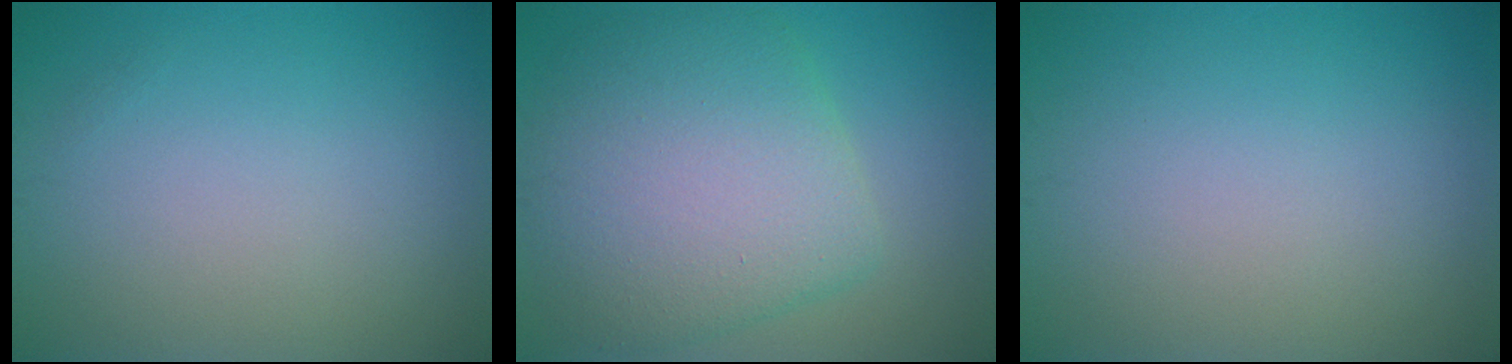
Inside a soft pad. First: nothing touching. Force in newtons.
{"total": 8.8, "press": 8.8, "slide": 0.3}
{"total": 0.0}